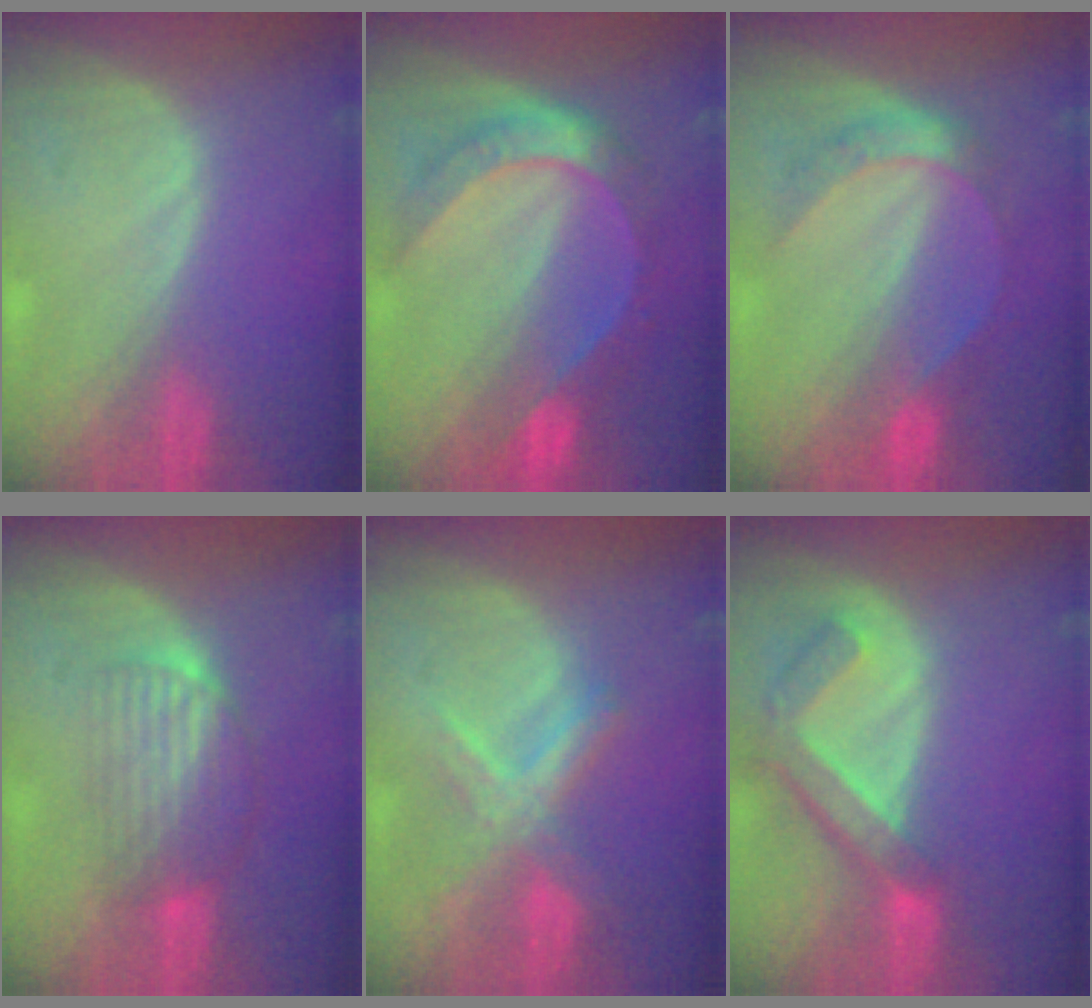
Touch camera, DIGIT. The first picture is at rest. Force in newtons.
{"total": 8.3, "press": 8.2, "slide": 0.8}
{"total": 5.3, "press": 5.3, "slide": 0.1}
{"total": 6.9, "press": 6.1, "slide": 3.2}
{"total": 7.3, "press": 6.2, "slide": 4.0}
{"total": 7.2, "press": 6.3, "slide": 3.5}